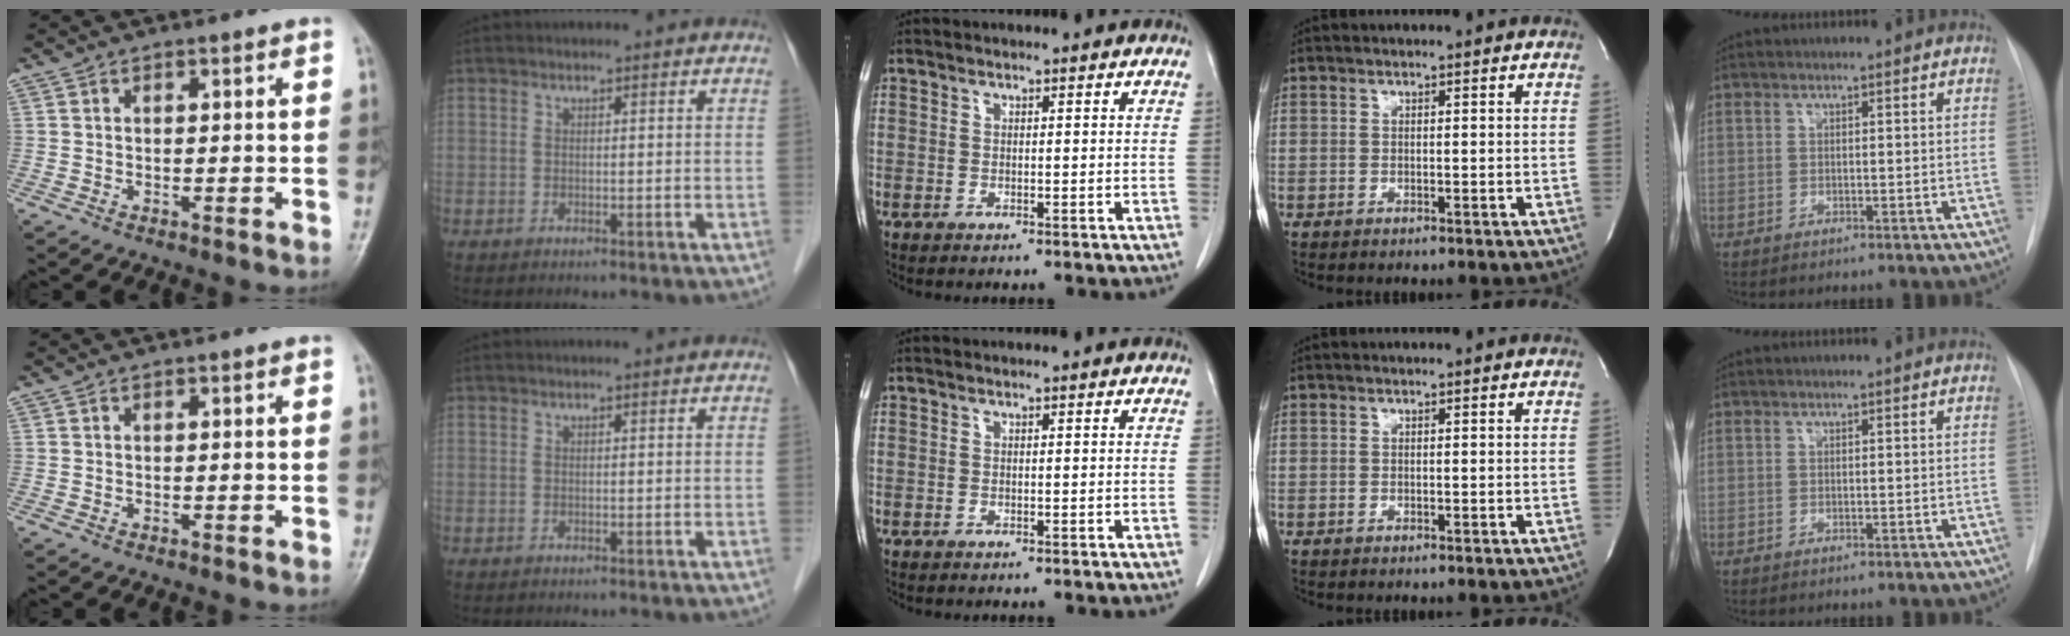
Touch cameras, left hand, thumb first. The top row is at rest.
{}